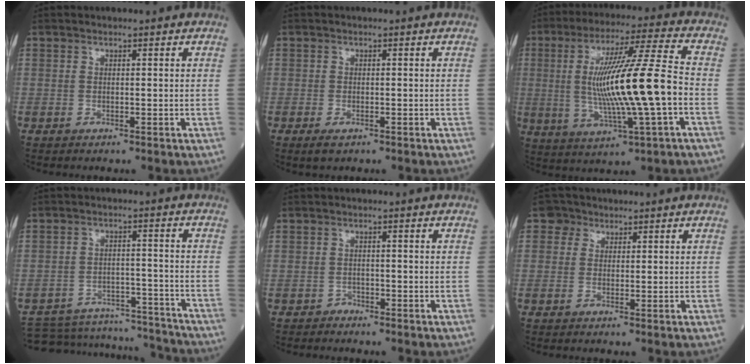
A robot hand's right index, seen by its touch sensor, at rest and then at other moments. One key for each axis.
{"total": 1.6, "fx": -0.9, "fy": 0.7, "fz": 1.1, "tx": -0.026, "ty": -0.003, "tz": -0.011}
{"total": 16.5, "fx": -1.4, "fy": 0.2, "fz": 16.4, "tx": -0.304, "ty": 0.002, "tz": -0.024}
{"total": 16.1, "fx": -15.5, "fy": 3.6, "fz": 2.8, "tx": -0.053, "ty": 0.023, "tz": -0.207}
{"total": 0.9, "fx": -0.8, "fy": 0.4, "fz": -0.2, "tx": 0.002, "ty": 0.001, "tz": -0.018}
{"total": 2.2, "fx": 1.0, "fy": 1.9, "fz": 0.2, "tx": 0.005, "ty": 0.002, "tz": 0.011}